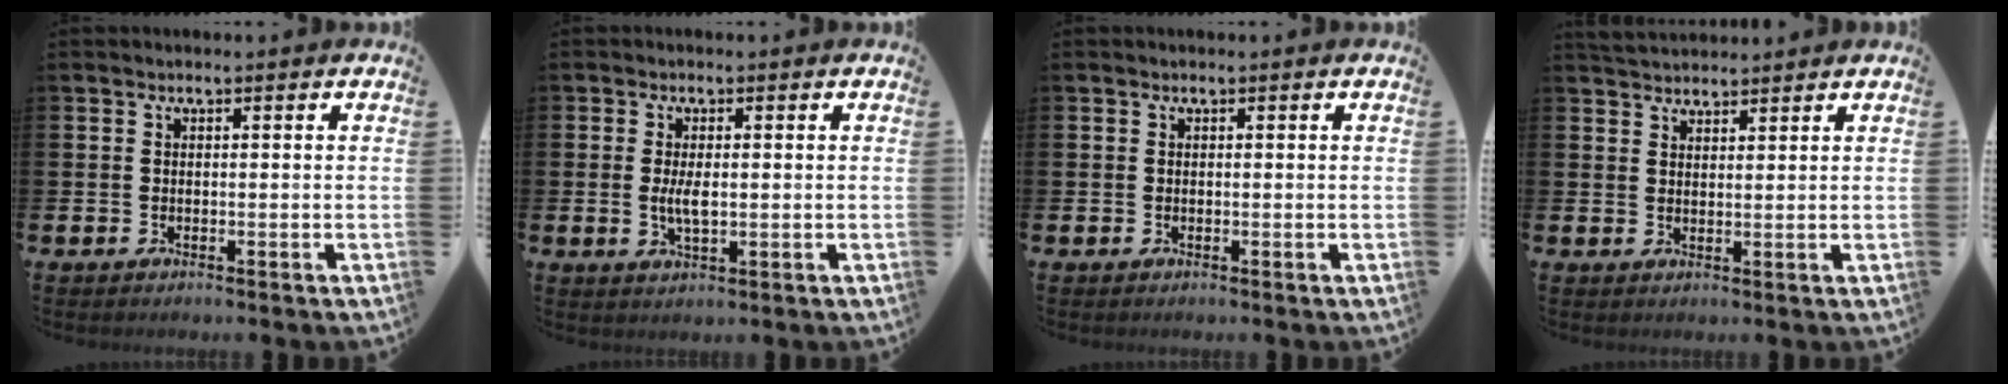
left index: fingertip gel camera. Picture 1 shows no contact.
{"total": 3.0, "force": [0.1, 1.2, 2.8], "torque": [-0.048, -0.001, 0.000]}
{"total": 0.0}
{"total": 3.0, "force": [3.0, 0.5, 0.0], "torque": [0.005, -0.016, 0.054]}